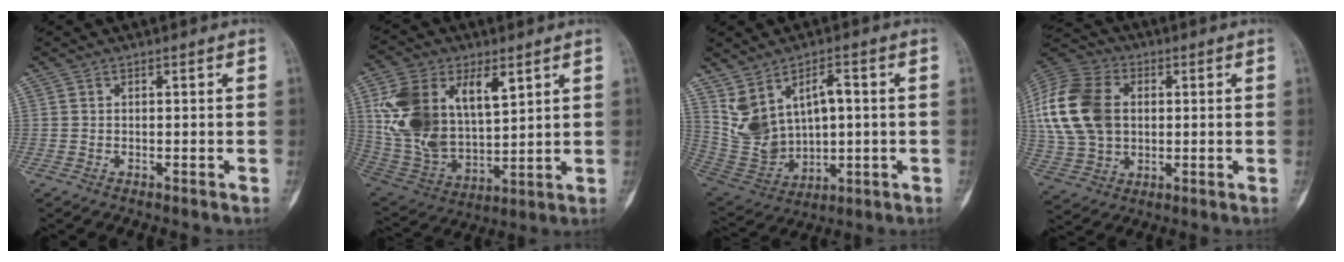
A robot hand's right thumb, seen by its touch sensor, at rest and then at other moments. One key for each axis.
{"total": 19.7, "fx": 6.8, "fy": 11.5, "fz": 14.4, "tx": -0.260, "ty": -0.023, "tz": 0.141}
{"total": 13.2, "fx": 3.1, "fy": 8.5, "fz": 9.6, "tx": -0.154, "ty": -0.002, "tz": 0.086}
{"total": 18.6, "fx": 2.6, "fy": 13.3, "fz": 12.8, "tx": -0.257, "ty": 0.012, "tz": 0.050}